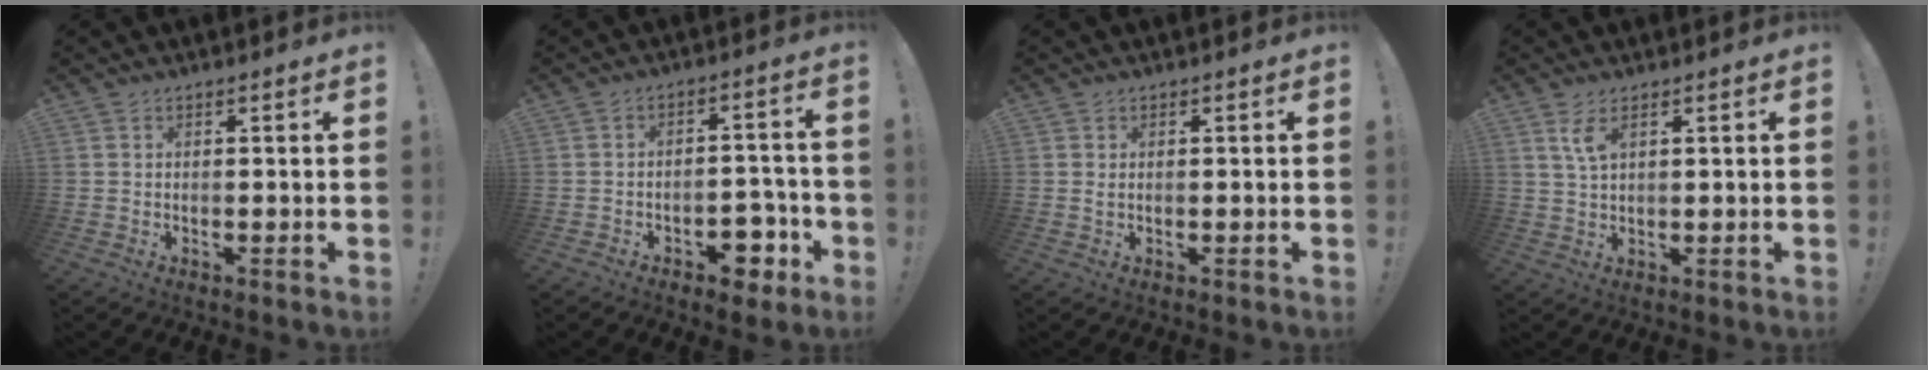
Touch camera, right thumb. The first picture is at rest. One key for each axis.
{"total": 8.7, "fx": -4.5, "fy": 5.5, "fz": 5.0, "tx": -0.037, "ty": 0.040, "tz": -0.073}
{"total": 1.0, "fx": 0.7, "fy": 0.5, "fz": 0.6, "tx": -0.005, "ty": 0.000, "tz": 0.010}
{"total": 4.5, "fx": 2.3, "fy": 1.7, "fz": 3.5, "tx": -0.073, "ty": -0.003, "tz": 0.041}